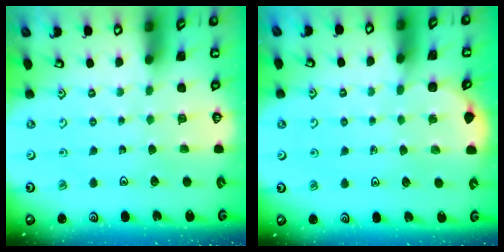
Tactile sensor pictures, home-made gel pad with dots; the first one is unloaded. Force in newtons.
{"total": 2.6, "press": 2.6, "slide": 0.3}